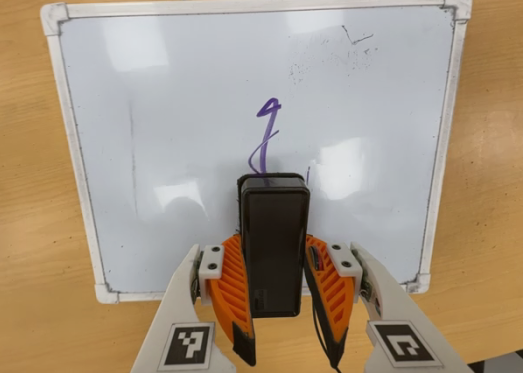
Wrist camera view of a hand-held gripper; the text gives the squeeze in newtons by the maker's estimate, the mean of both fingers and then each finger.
{"total": 5.7, "left": 5.0, "right": 6.3}